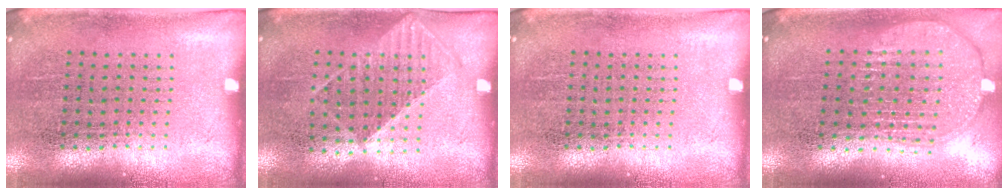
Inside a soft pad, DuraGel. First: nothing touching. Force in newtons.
{"total": 1.0, "press": 0.9, "slide": 0.5}
{"total": 0.0}
{"total": 2.0, "press": 1.6, "slide": 1.1}